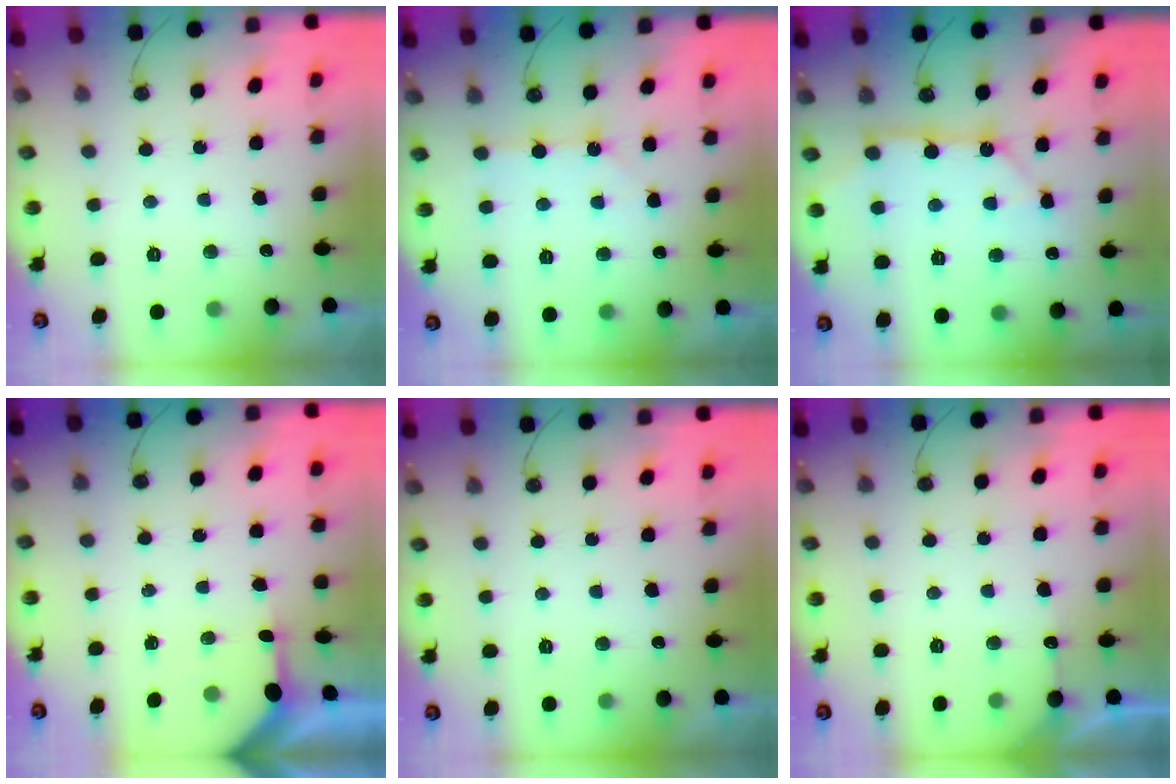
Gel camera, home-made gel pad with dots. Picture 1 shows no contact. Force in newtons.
{"total": 2.1, "press": 2.1, "slide": 0.3}
{"total": 11.6, "press": 11.5, "slide": 1.3}
{"total": 3.0, "press": 3.0, "slide": 0.2}
{"total": 0.0}
{"total": 3.1, "press": 3.1, "slide": 0.4}